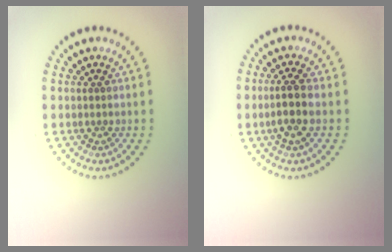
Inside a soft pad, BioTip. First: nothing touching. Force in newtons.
{"total": 2.5, "press": 2.3, "slide": 1.0}